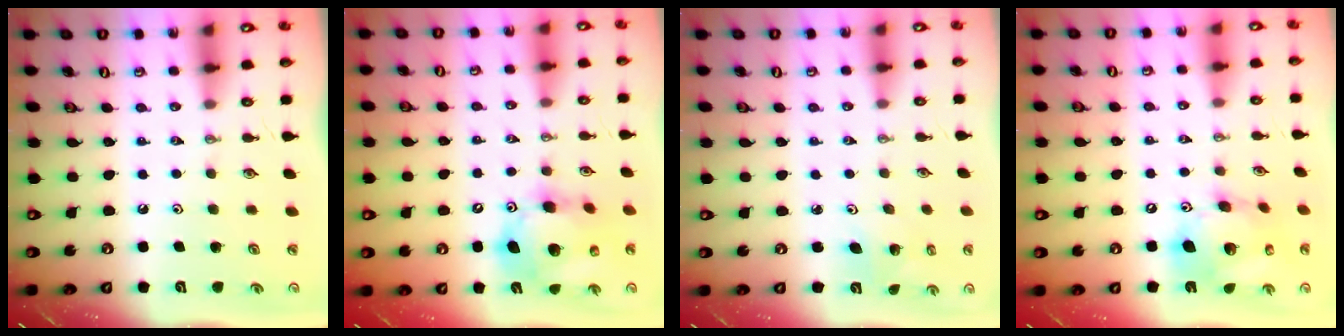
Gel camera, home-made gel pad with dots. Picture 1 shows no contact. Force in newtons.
{"total": 16.2, "press": 16.0, "slide": 2.7}
{"total": 2.8, "press": 2.8, "slide": 0.2}
{"total": 16.9, "press": 16.6, "slide": 3.3}